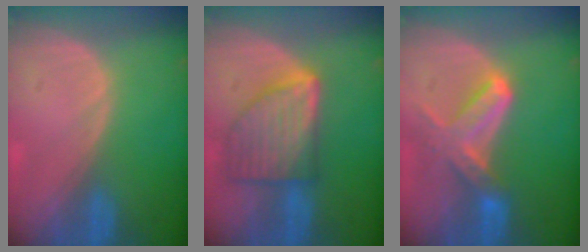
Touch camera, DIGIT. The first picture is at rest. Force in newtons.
{"total": 8.4, "press": 8.4, "slide": 0.3}
{"total": 6.7, "press": 6.6, "slide": 1.3}